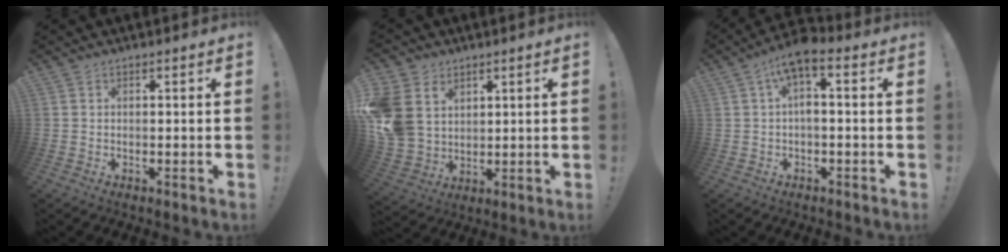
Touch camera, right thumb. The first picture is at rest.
{"total": 12.9, "force": [4.5, 10.4, 6.3], "torque": [-0.133, -0.022, 0.093]}
{"total": 5.8, "force": [1.0, 1.6, 5.5], "torque": [-0.100, -0.008, 0.020]}